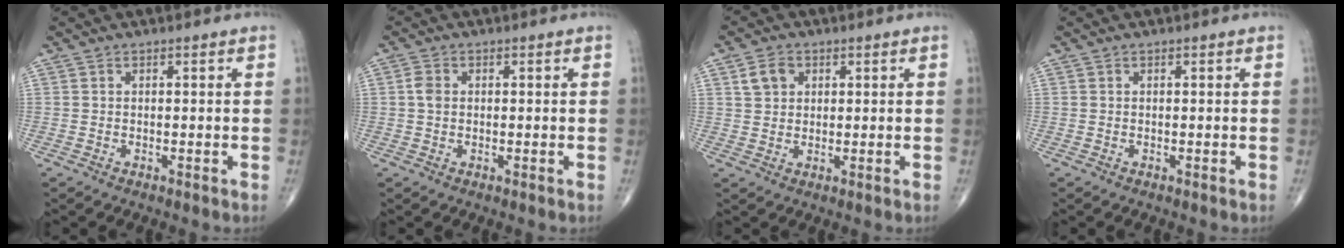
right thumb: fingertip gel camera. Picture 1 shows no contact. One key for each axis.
{"total": 2.1, "fx": 0.2, "fy": 1.6, "fz": 1.4, "tx": -0.023, "ty": 0.003, "tz": 0.001}
{"total": 4.3, "fx": 1.7, "fy": 3.4, "fz": 2.1, "tx": -0.024, "ty": -0.001, "tz": 0.031}
{"total": 0.0}